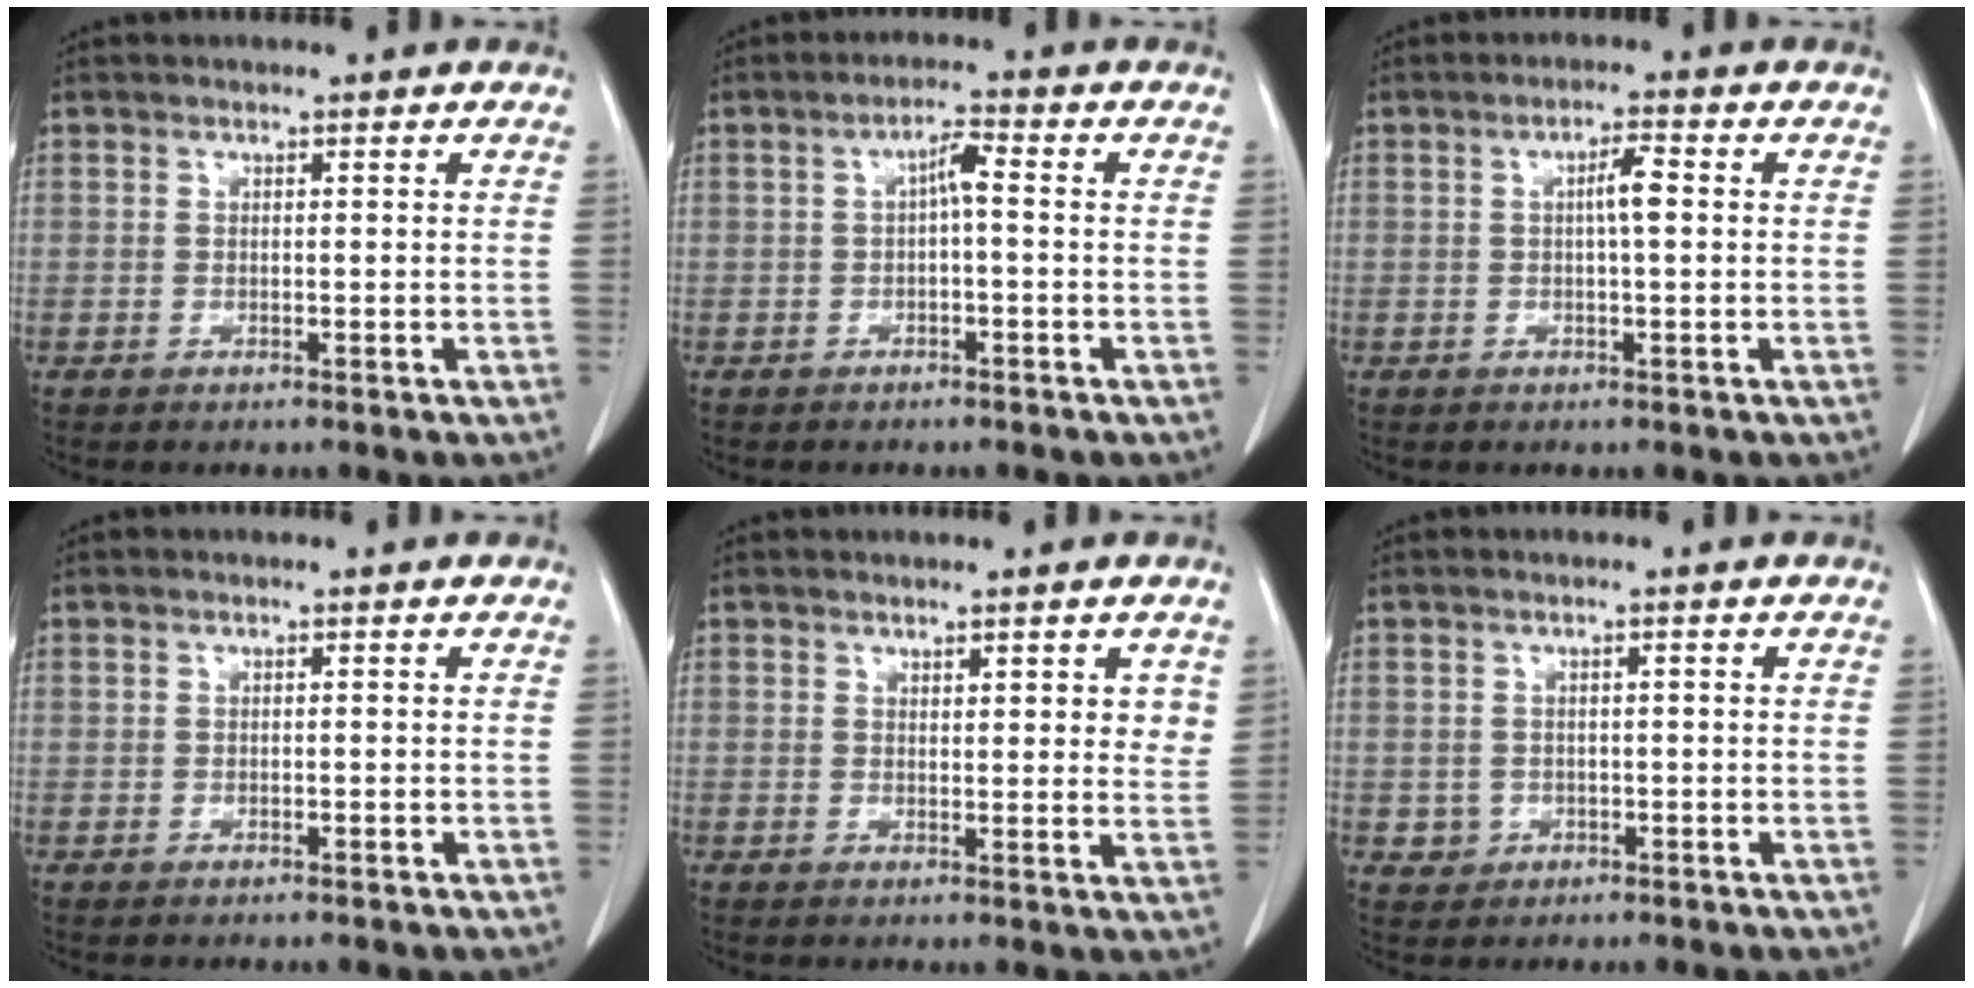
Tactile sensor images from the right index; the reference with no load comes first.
{"total": 2.9, "force": [-0.1, 0.5, 2.9], "torque": [-0.050, 0.011, 0.000]}
{"total": 3.0, "force": [0.3, 0.3, 2.9], "torque": [-0.050, 0.005, 0.006]}
{"total": 0.0}
{"total": 4.4, "force": [2.4, 1.2, 3.5], "torque": [-0.038, -0.010, 0.028]}
{"total": 2.1, "force": [-0.4, 2.0, 0.3], "torque": [0.001, 0.006, 0.001]}